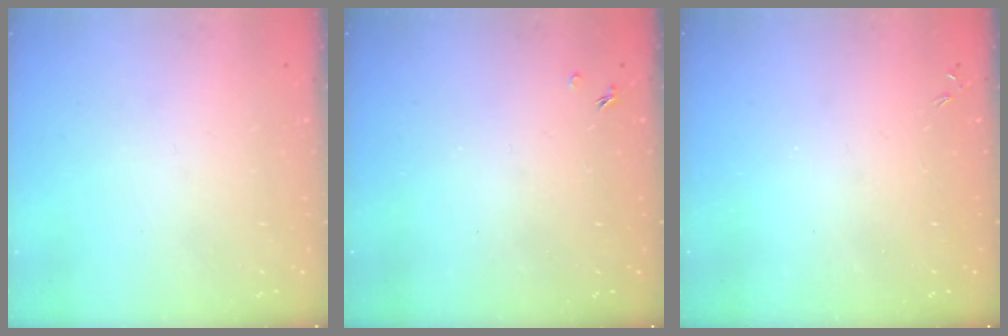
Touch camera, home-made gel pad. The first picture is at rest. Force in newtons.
{"total": 1.3, "press": 1.3, "slide": 0.3}
{"total": 0.0}